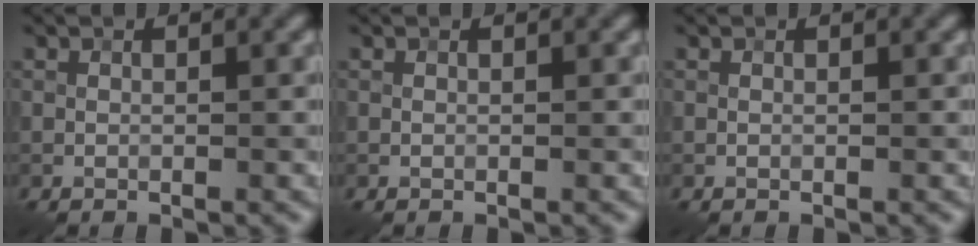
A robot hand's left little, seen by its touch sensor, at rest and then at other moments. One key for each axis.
{"total": 0.0}
{"total": 0.0}